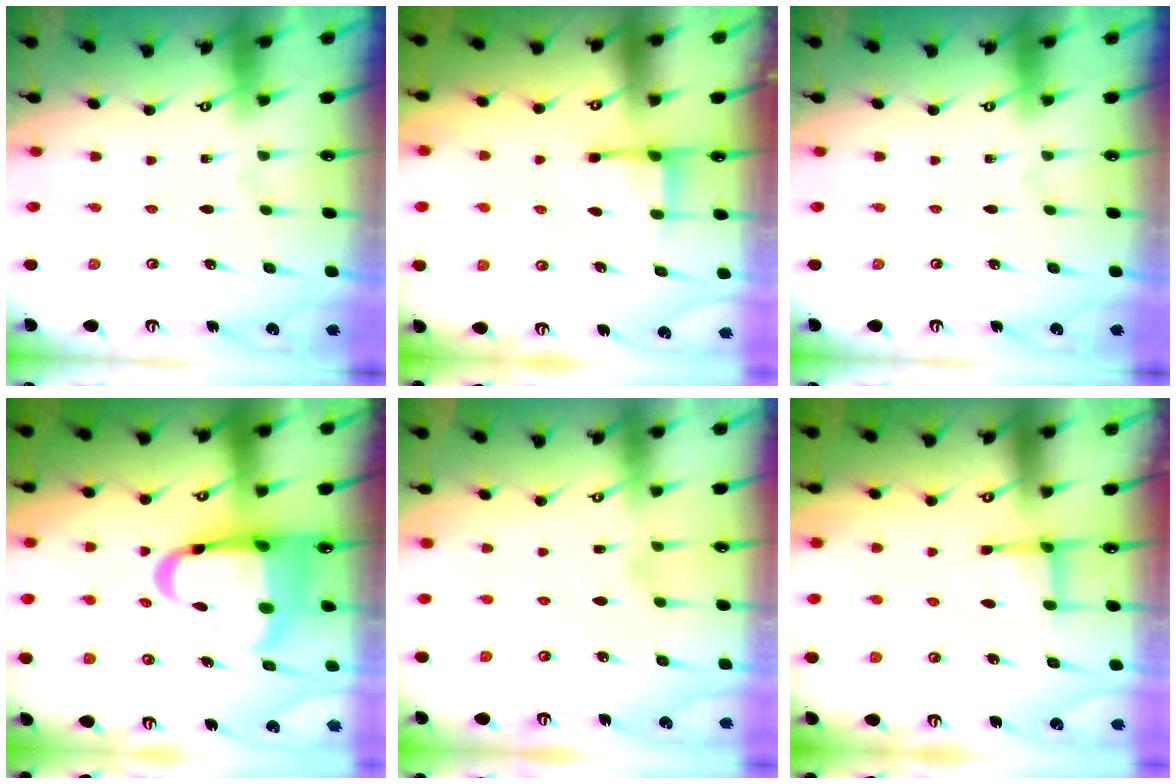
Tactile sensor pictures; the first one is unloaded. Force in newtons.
{"total": 2.5, "press": 2.4, "slide": 0.5}
{"total": 0.0}
{"total": 13.6, "press": 13.2, "slide": 3.2}
{"total": 2.1, "press": 2.1, "slide": 0.3}
{"total": 2.5, "press": 2.3, "slide": 0.8}